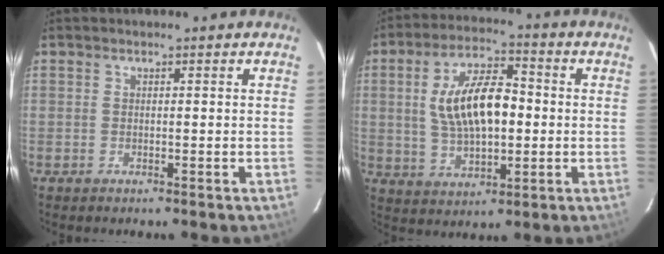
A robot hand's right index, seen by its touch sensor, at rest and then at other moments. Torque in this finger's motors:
{"motor_torque": [1.08, 0.53, 0.92, 0.21]}